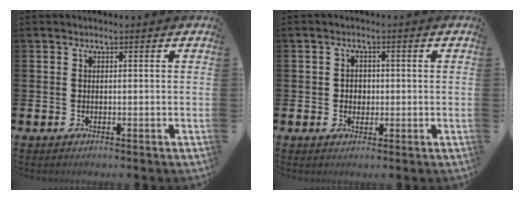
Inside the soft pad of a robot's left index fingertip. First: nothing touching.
{"total": 2.0, "force": [0.2, 1.8, 0.7], "torque": [-0.001, 0.003, -0.003]}